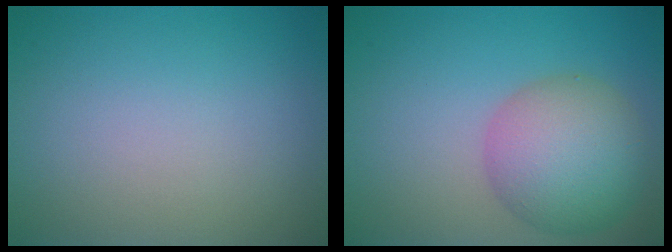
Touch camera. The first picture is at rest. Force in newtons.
{"total": 6.9, "press": 6.9, "slide": 0.3}